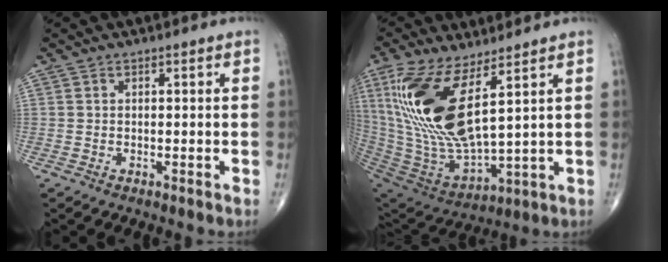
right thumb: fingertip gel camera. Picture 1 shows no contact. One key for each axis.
{"total": 21.4, "fx": 7.8, "fy": 7.7, "fz": 18.4, "tx": -0.401, "ty": -0.047, "tz": 0.167}